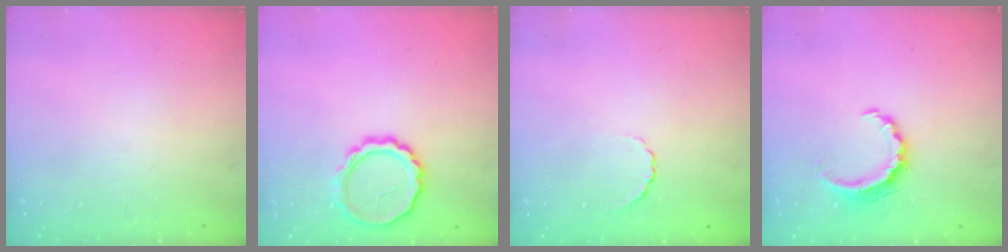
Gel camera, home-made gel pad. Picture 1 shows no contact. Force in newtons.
{"total": 8.5, "press": 8.4, "slide": 0.5}
{"total": 2.1, "press": 2.0, "slide": 0.8}
{"total": 7.6, "press": 7.6, "slide": 0.3}